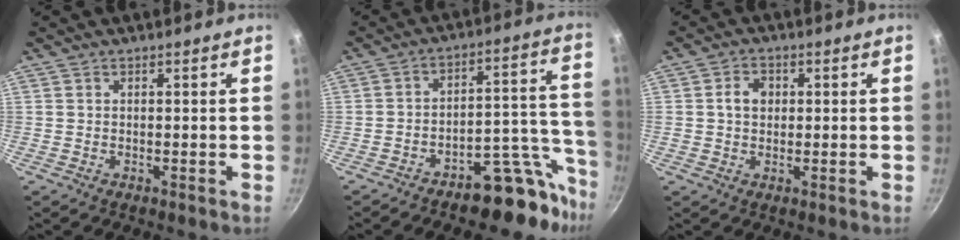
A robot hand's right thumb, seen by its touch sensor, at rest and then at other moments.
{"total": 13.7, "force": [-10.5, 5.8, 6.6], "torque": [-0.020, 0.110, -0.152]}
{"total": 4.1, "force": [0.5, 3.3, 2.4], "torque": [-0.024, 0.007, 0.005]}